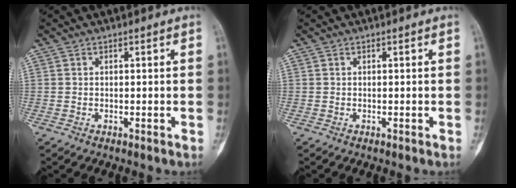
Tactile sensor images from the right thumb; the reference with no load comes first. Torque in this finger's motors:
{"motor_torque": [-0.08, 0.11, -0.09, 0.07, 0.00]}